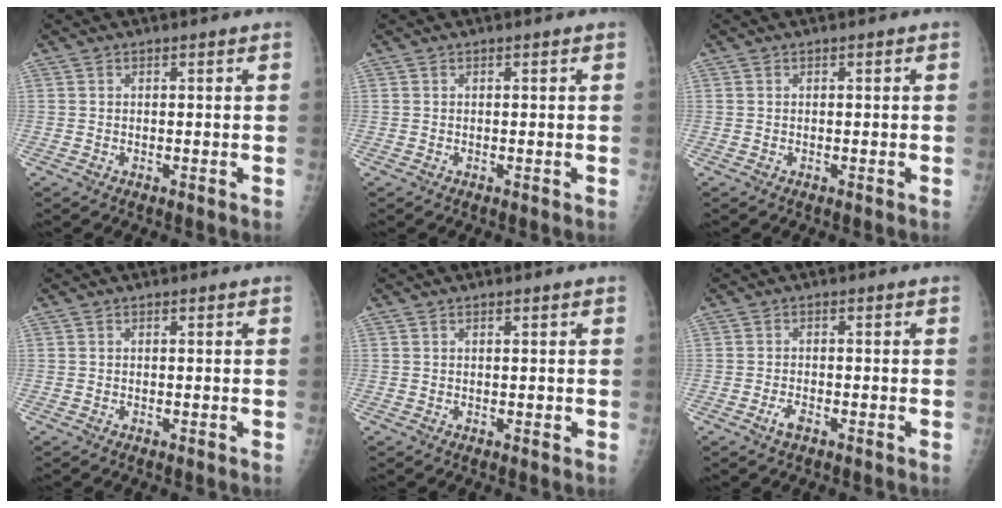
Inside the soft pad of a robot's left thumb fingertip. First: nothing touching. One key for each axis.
{"total": 0.0}
{"total": 0.0}
{"total": 0.0}
{"total": 0.9, "fx": 0.5, "fy": 0.5, "fz": 0.7, "tx": -0.008, "ty": -0.002, "tz": 0.006}
{"total": 2.0, "fx": -1.1, "fy": 0.8, "fz": 1.5, "tx": -0.031, "ty": 0.005, "tz": -0.021}